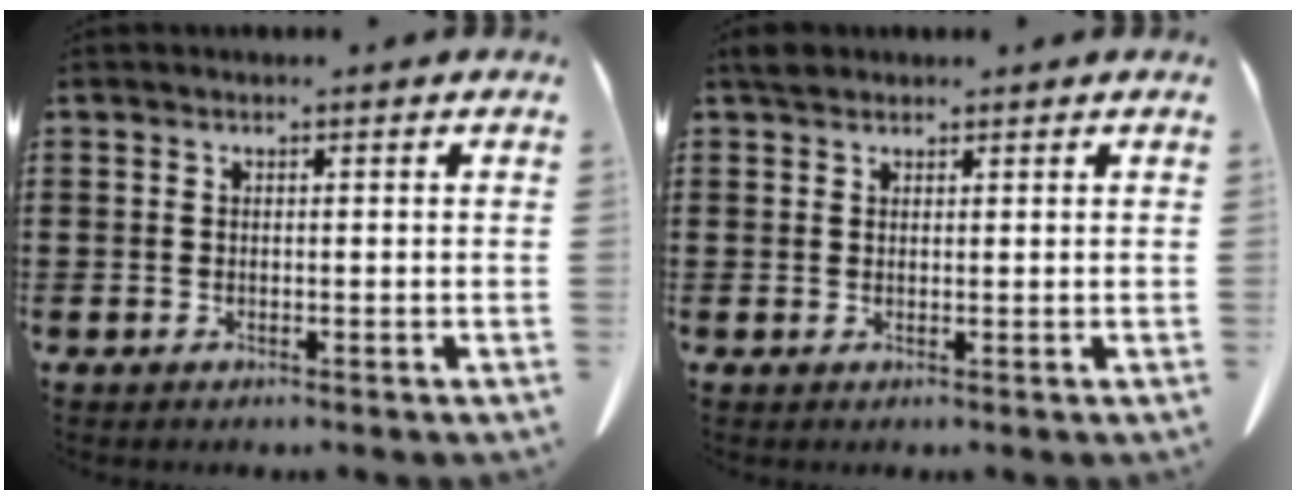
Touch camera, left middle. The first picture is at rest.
{"total": 1.7, "force": [1.5, 0.8, 0.6], "torque": [-0.008, 0.001, 0.026]}